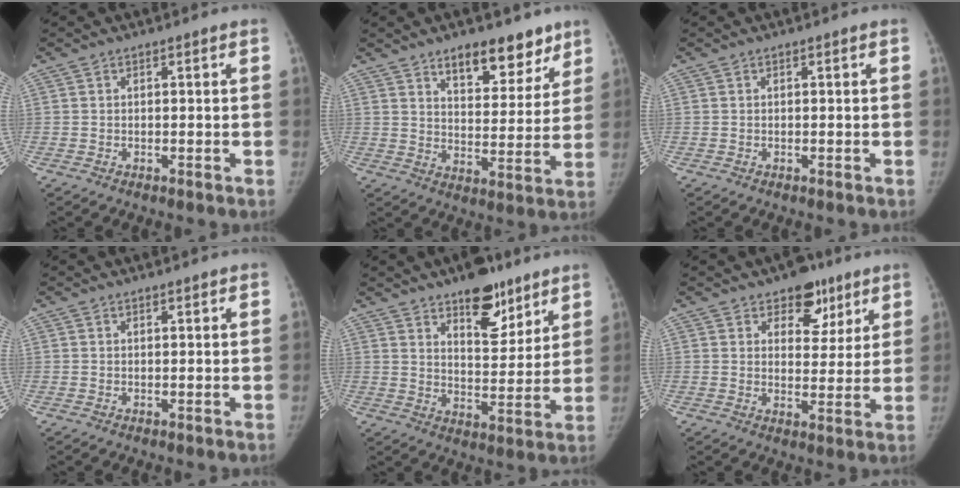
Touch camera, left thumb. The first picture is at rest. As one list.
[{"total": 12.5, "force": [8.7, 6.0, 6.7], "torque": [-0.047, -0.054, 0.132]}, {"total": 0.0}, {"total": 0.6, "force": [0.5, 0.2, 0.2], "torque": [-0.005, -0.003, 0.008]}, {"total": 12.8, "force": [8.6, 5.7, 7.5], "torque": [-0.067, -0.054, 0.131]}, {"total": 8.5, "force": [5.4, 5.4, 3.8], "torque": [-0.009, -0.024, 0.076]}]